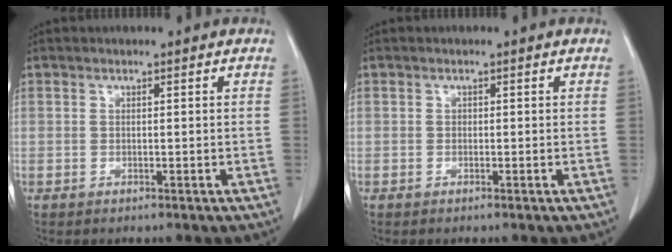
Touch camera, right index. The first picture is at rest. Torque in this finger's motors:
{"motor_torque": [0.05, -0.08, -0.02, 0.00]}